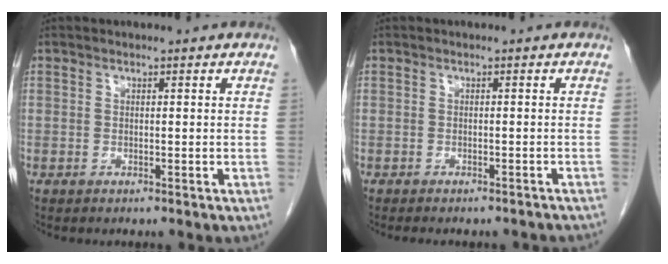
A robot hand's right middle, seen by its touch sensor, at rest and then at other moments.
{"total": 8.5, "force": [-7.7, 2.1, 2.9], "torque": [-0.032, -0.007, -0.080]}